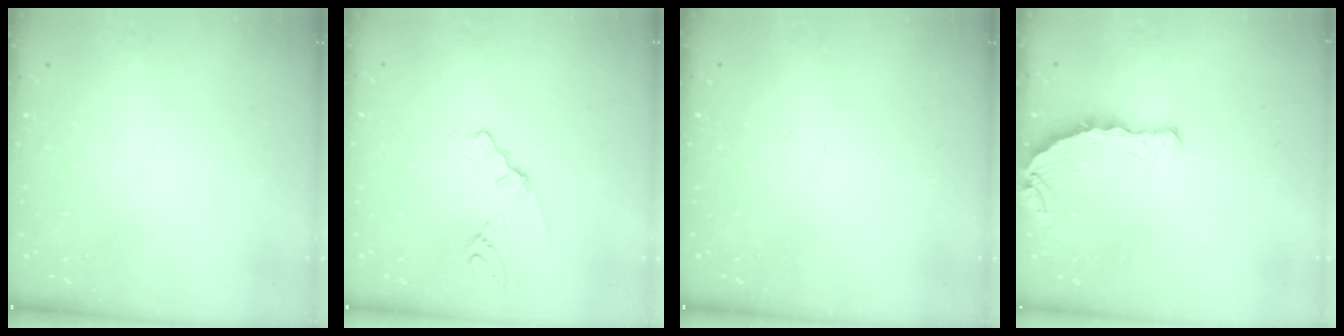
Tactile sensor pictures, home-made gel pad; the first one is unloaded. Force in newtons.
{"total": 1.7, "press": 1.7, "slide": 0.4}
{"total": 0.0}
{"total": 7.2, "press": 5.9, "slide": 4.1}